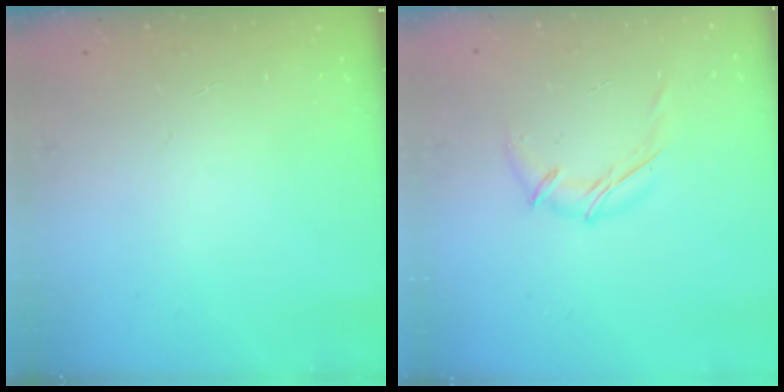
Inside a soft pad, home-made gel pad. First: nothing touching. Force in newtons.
{"total": 7.6, "press": 7.5, "slide": 0.8}